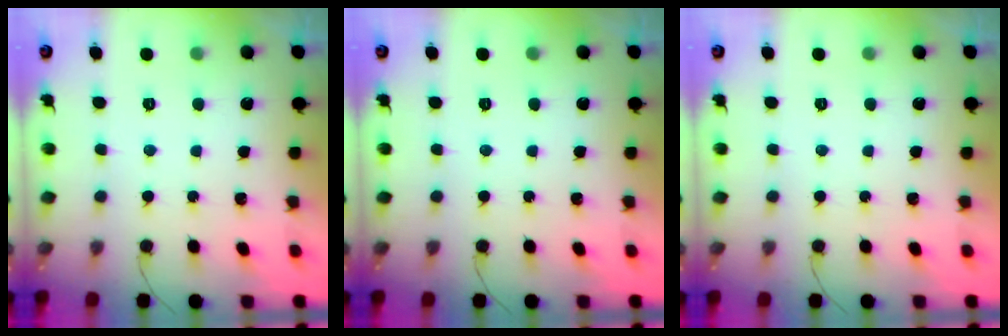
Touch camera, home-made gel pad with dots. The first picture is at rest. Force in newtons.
{"total": 0.0}
{"total": 0.0}